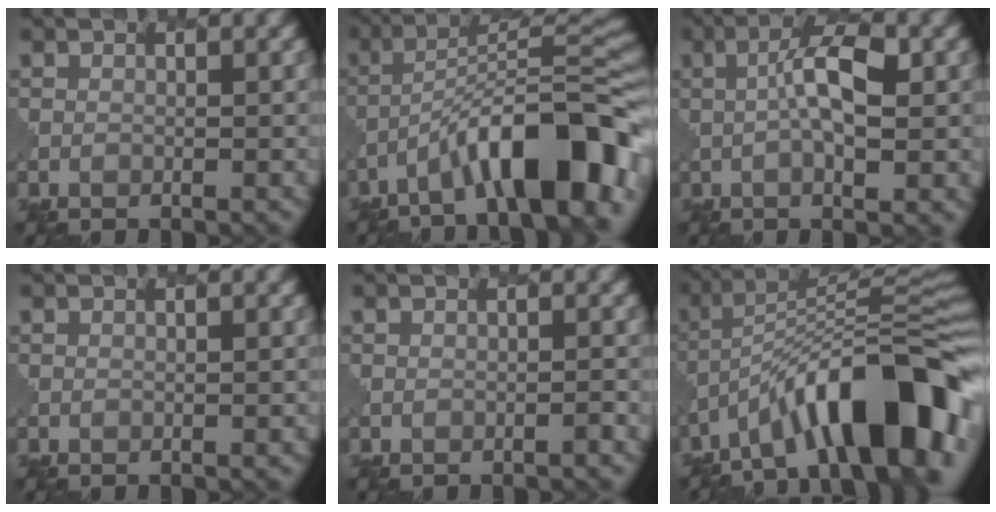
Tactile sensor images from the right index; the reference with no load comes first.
{"total": 11.7, "force": [-6.5, 2.9, 9.3], "torque": [-0.140, 0.019, -0.099]}
{"total": 5.5, "force": [0.6, 1.5, 5.2], "torque": [-0.095, 0.001, 0.011]}
{"total": 0.0}
{"total": 0.5, "force": [-0.5, 0.0, 0.1], "torque": [0.000, 0.002, -0.011]}
{"total": 12.8, "force": [-7.1, 3.7, 10.0], "torque": [-0.142, 0.019, -0.114]}